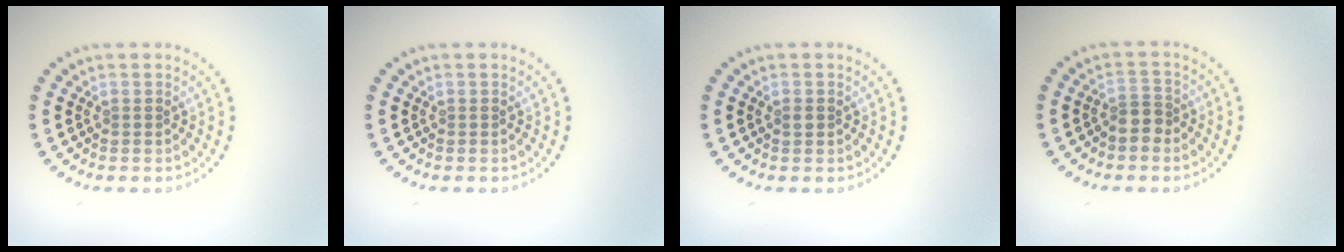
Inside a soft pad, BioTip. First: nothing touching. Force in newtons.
{"total": 0.0}
{"total": 0.7, "press": 0.7, "slide": 0.1}
{"total": 2.1, "press": 1.7, "slide": 1.1}